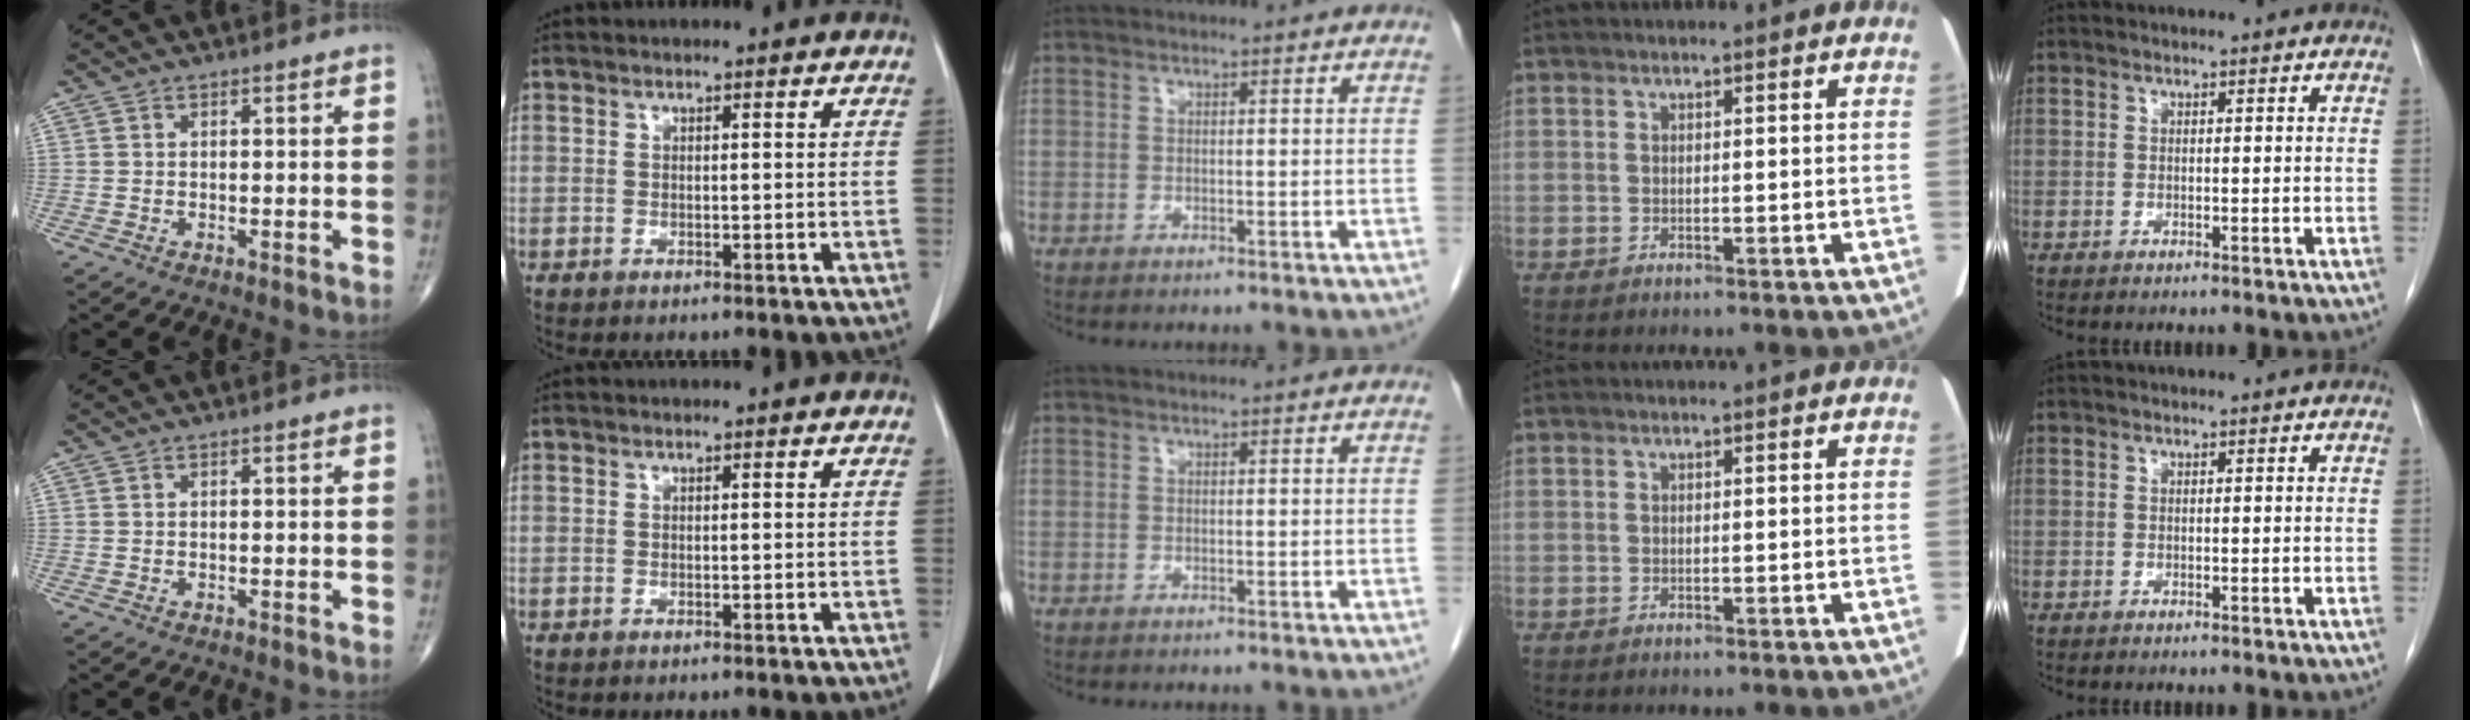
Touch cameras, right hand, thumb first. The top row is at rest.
{}